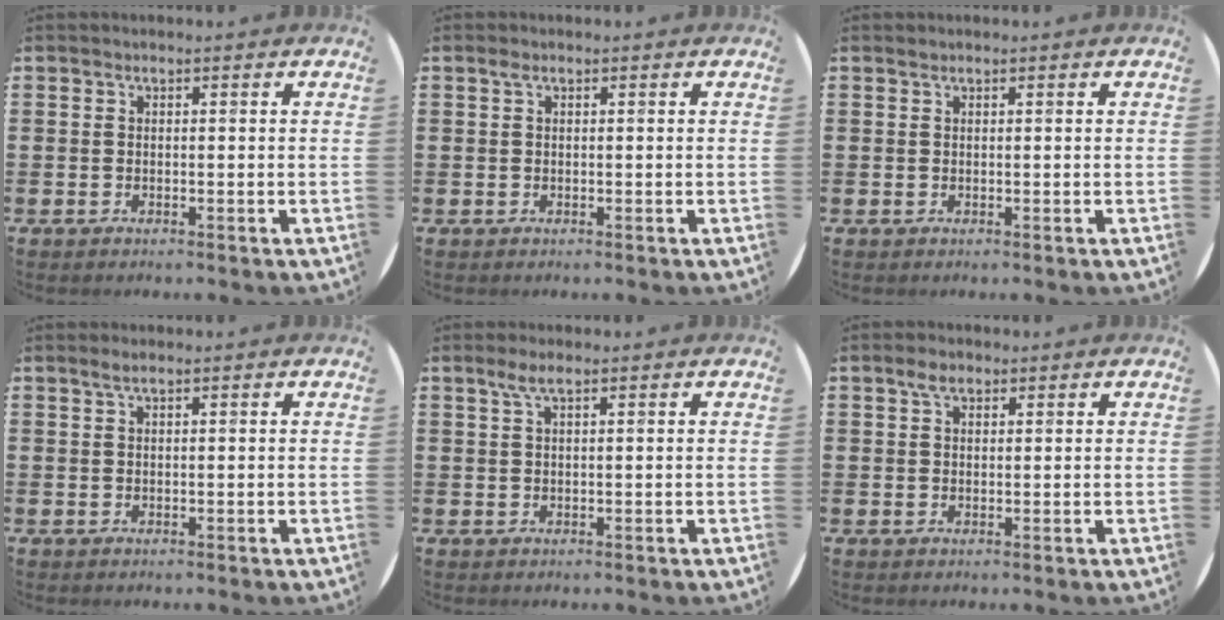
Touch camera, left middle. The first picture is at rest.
{"total": 0.6, "force": [0.3, 0.4, 0.3], "torque": [0.000, -0.002, 0.004]}
{"total": 0.0}
{"total": 1.0, "force": [0.7, 0.0, 0.8], "torque": [-0.015, 0.003, 0.011]}
{"total": 2.2, "force": [1.2, 0.4, 1.7], "torque": [-0.036, 0.006, 0.020]}
{"total": 2.3, "force": [1.5, 1.1, 1.3], "torque": [-0.019, 0.003, 0.026]}